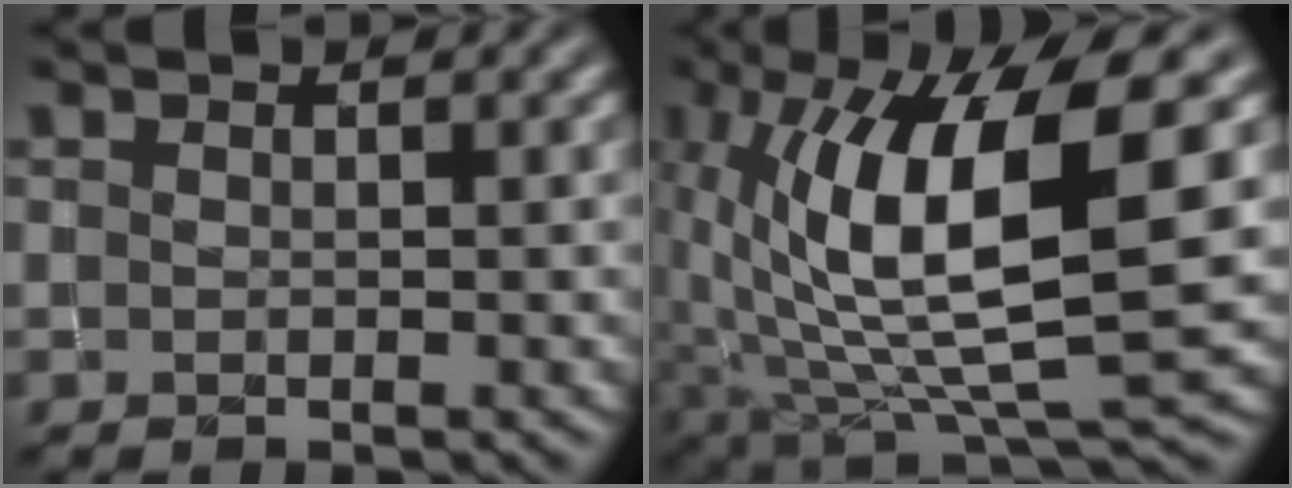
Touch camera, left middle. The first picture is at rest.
{"total": 11.9, "force": [1.9, 3.7, 11.2], "torque": [-0.193, -0.002, 0.041]}